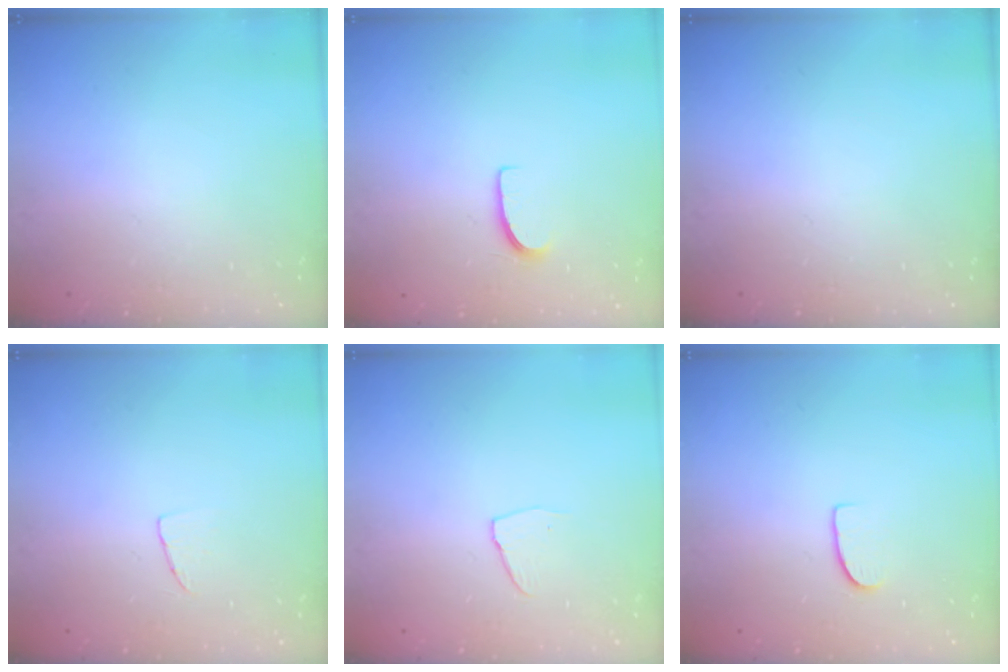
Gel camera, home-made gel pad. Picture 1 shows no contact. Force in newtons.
{"total": 5.4, "press": 5.3, "slide": 0.5}
{"total": 0.0}
{"total": 4.1, "press": 4.0, "slide": 0.2}
{"total": 3.6, "press": 3.6, "slide": 0.3}
{"total": 5.5, "press": 5.5, "slide": 0.5}